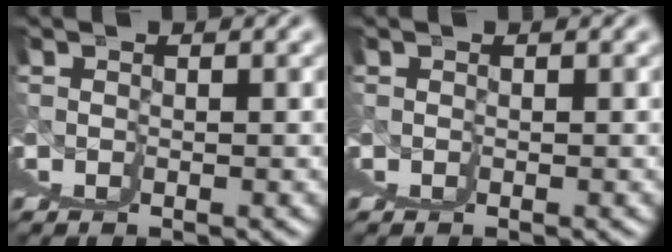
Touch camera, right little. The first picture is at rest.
{"total": 0.0}